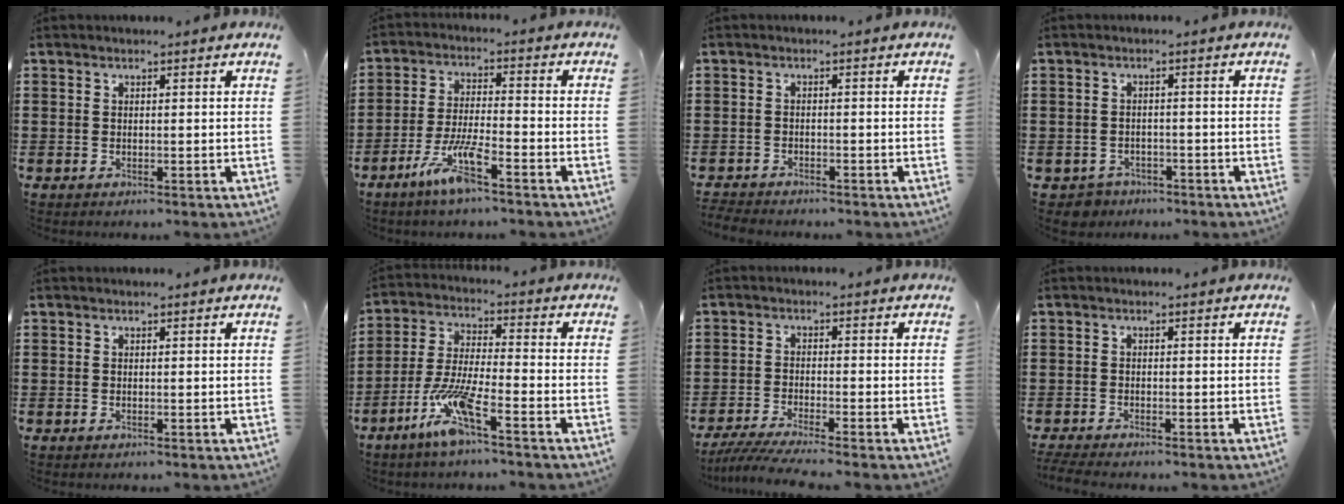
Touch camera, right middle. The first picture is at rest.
{"total": 7.4, "force": [-4.7, 1.0, 5.6], "torque": [-0.123, -0.008, -0.090]}
{"total": 2.0, "force": [-1.9, 0.2, -0.1], "torque": [-0.005, -0.001, -0.043]}
{"total": 2.3, "force": [-2.2, 0.8, -0.2], "torque": [-0.005, 0.001, -0.051]}
{"total": 0.0}
{"total": 8.8, "force": [-5.3, 1.2, 6.9], "torque": [-0.159, -0.014, -0.103]}
{"total": 3.6, "force": [-3.2, -0.2, 1.5], "torque": [-0.041, -0.013, -0.067]}
{"total": 1.5, "force": [-1.4, 0.1, 0.4], "torque": [-0.016, -0.004, -0.031]}